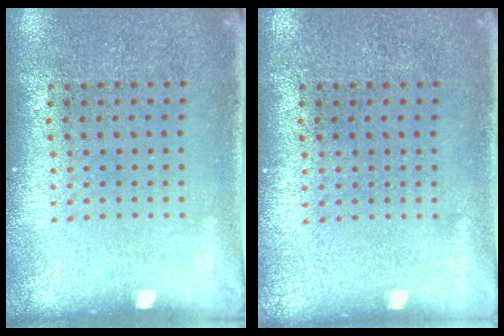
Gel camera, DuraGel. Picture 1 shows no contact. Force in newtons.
{"total": 0.0}